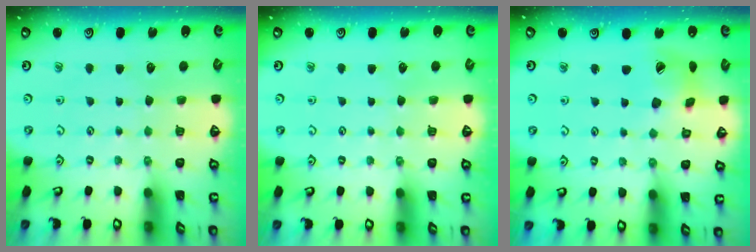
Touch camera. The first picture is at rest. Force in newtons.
{"total": 0.0}
{"total": 10.3, "press": 10.3, "slide": 1.4}